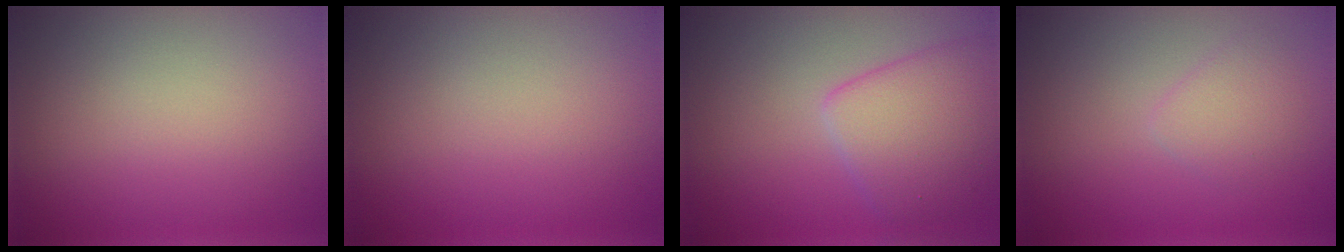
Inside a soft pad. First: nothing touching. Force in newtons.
{"total": 0.0}
{"total": 4.8, "press": 4.8, "slide": 0.1}
{"total": 1.7, "press": 1.7, "slide": 0.1}